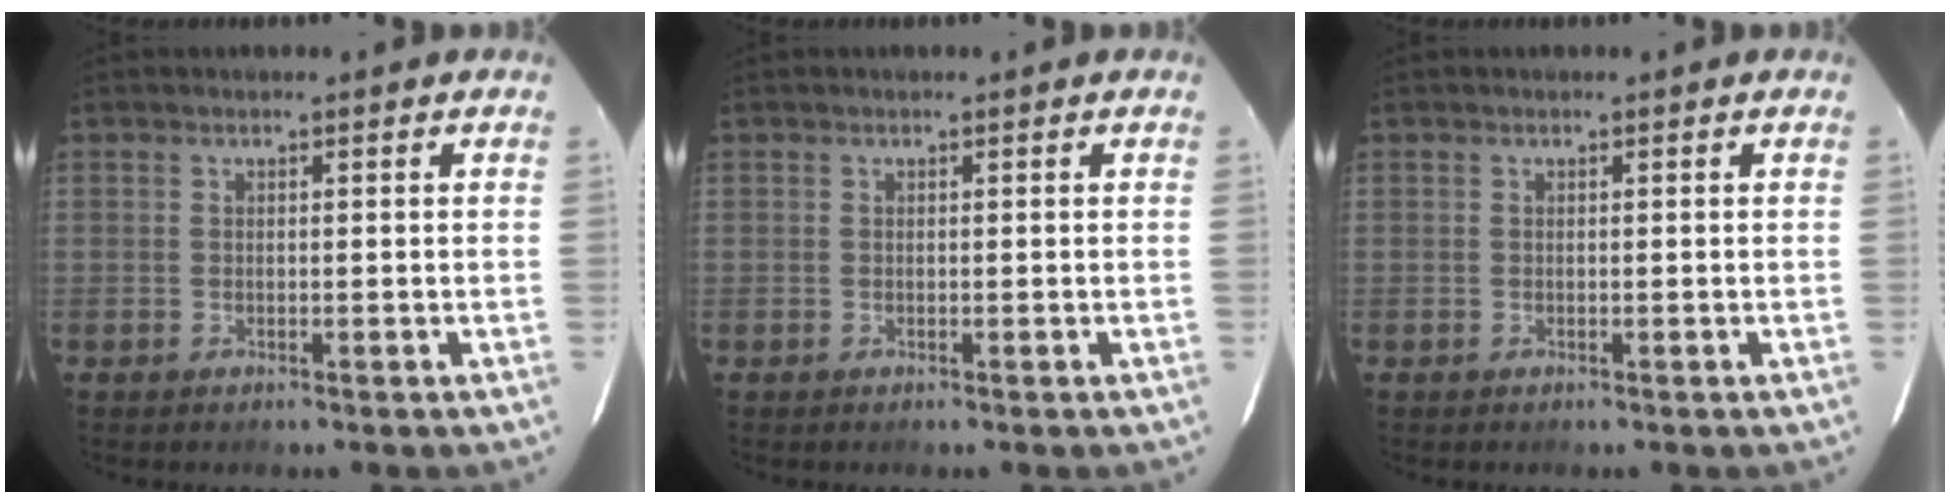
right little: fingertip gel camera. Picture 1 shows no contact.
{"total": 0.0}
{"total": 0.0}